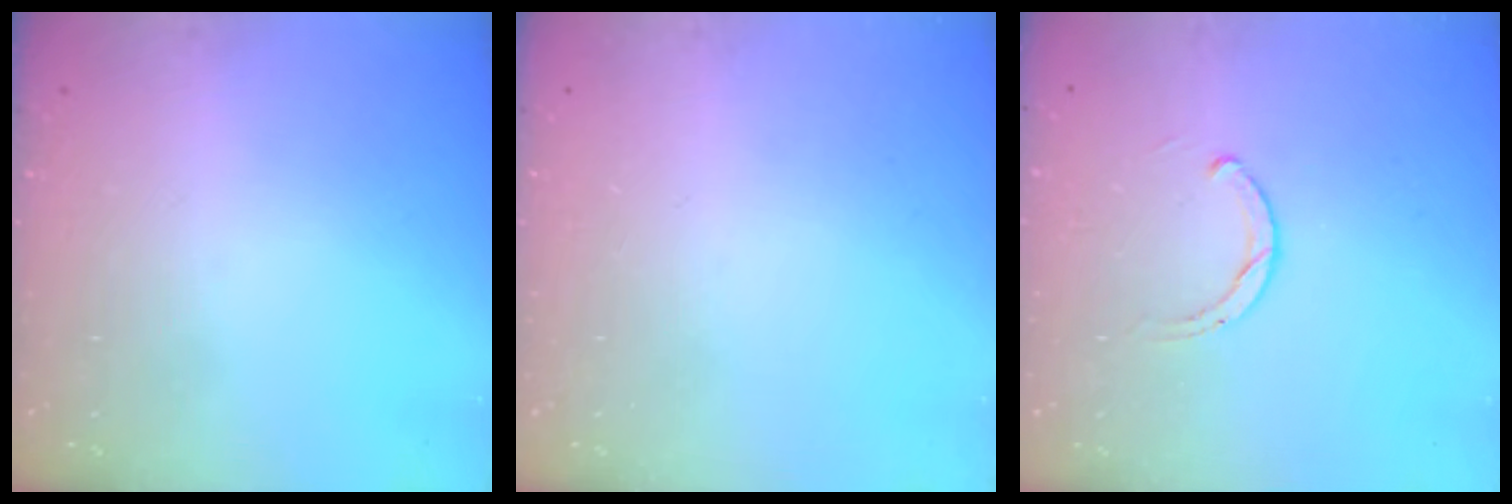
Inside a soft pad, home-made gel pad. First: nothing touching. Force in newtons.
{"total": 0.0}
{"total": 1.9, "press": 1.9, "slide": 0.2}